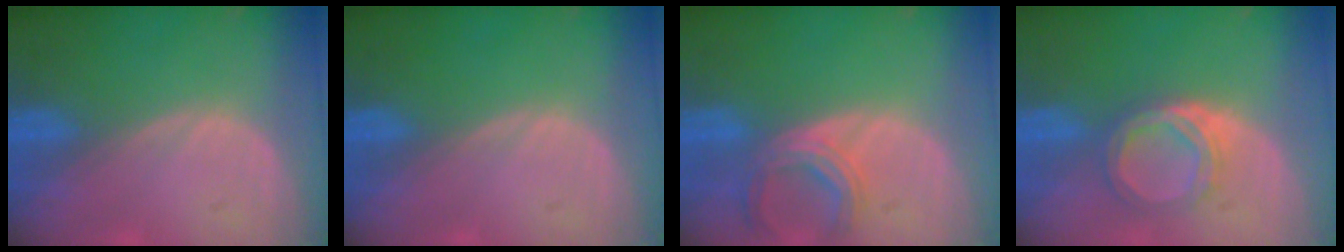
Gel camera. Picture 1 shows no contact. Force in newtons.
{"total": 0.0}
{"total": 6.0, "press": 5.5, "slide": 2.3}
{"total": 5.7, "press": 5.0, "slide": 2.7}